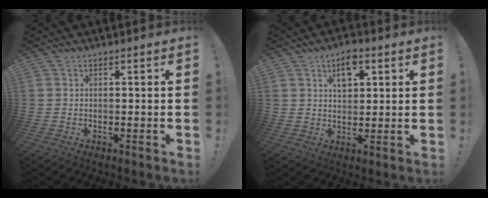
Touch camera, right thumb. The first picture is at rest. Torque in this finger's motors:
{"motor_torque": [0.00, 0.02, 0.01, 0.09, 0.10]}